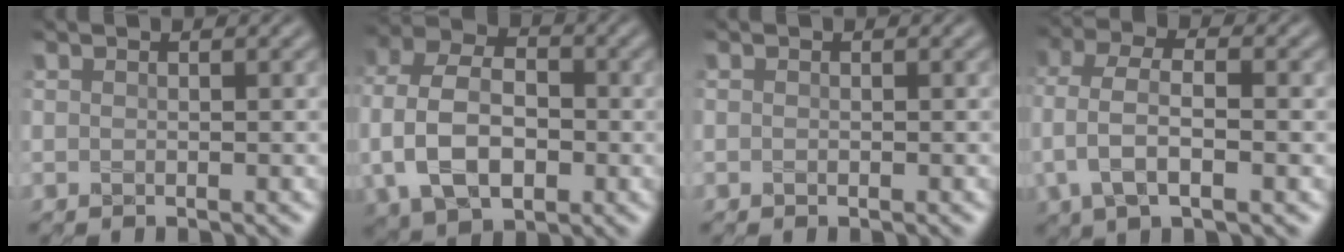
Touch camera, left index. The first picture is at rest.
{"total": 8.6, "force": [-1.1, 6.0, 6.1], "torque": [-0.133, 0.004, -0.034]}
{"total": 0.0}
{"total": 5.1, "force": [-0.7, 2.4, 4.4], "torque": [-0.095, 0.006, -0.018]}